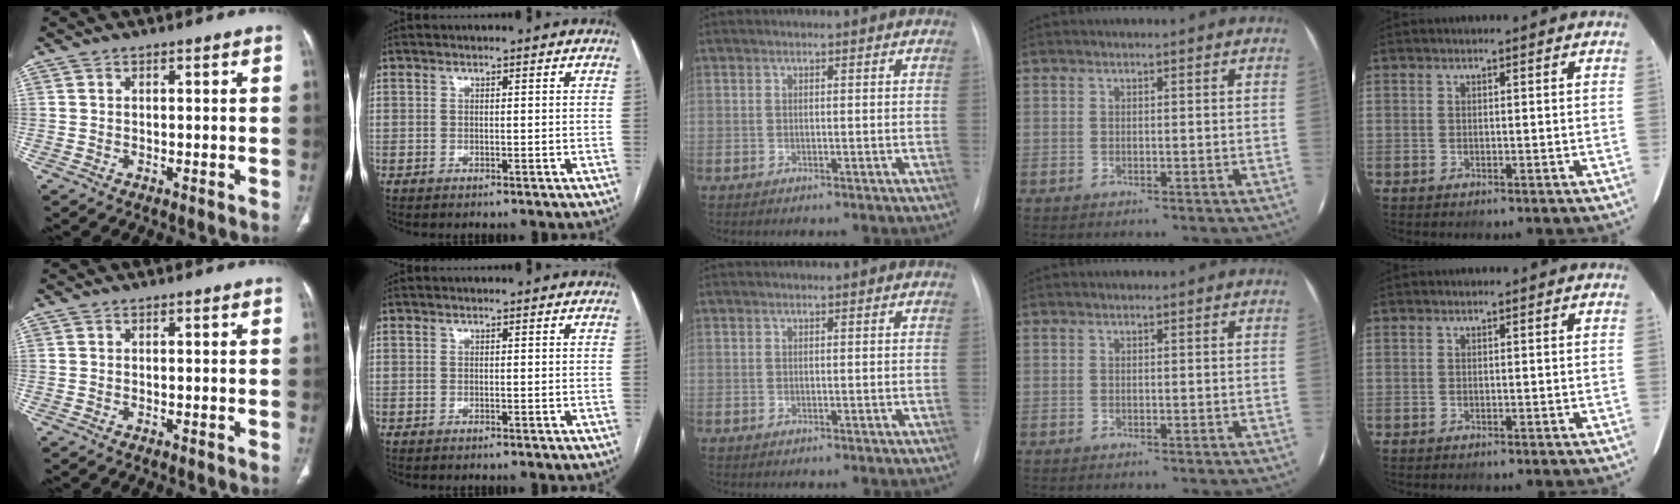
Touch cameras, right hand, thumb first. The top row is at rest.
{}